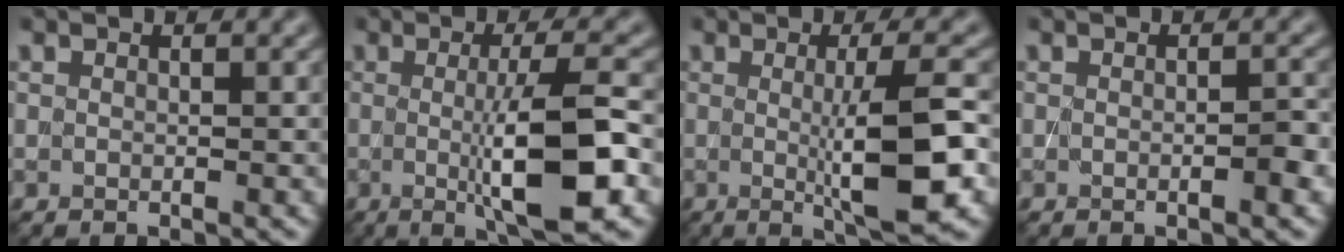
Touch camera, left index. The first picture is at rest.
{"total": 8.1, "force": [-0.7, 1.7, 7.9], "torque": [-0.116, -0.009, -0.007]}
{"total": 7.3, "force": [-0.4, 1.4, 7.2], "torque": [-0.104, -0.007, -0.003]}
{"total": 1.6, "force": [-0.3, 0.4, 1.6], "torque": [-0.023, -0.002, -0.007]}